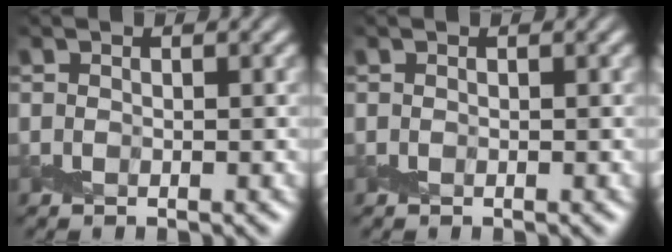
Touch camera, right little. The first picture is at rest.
{"total": 0.0}